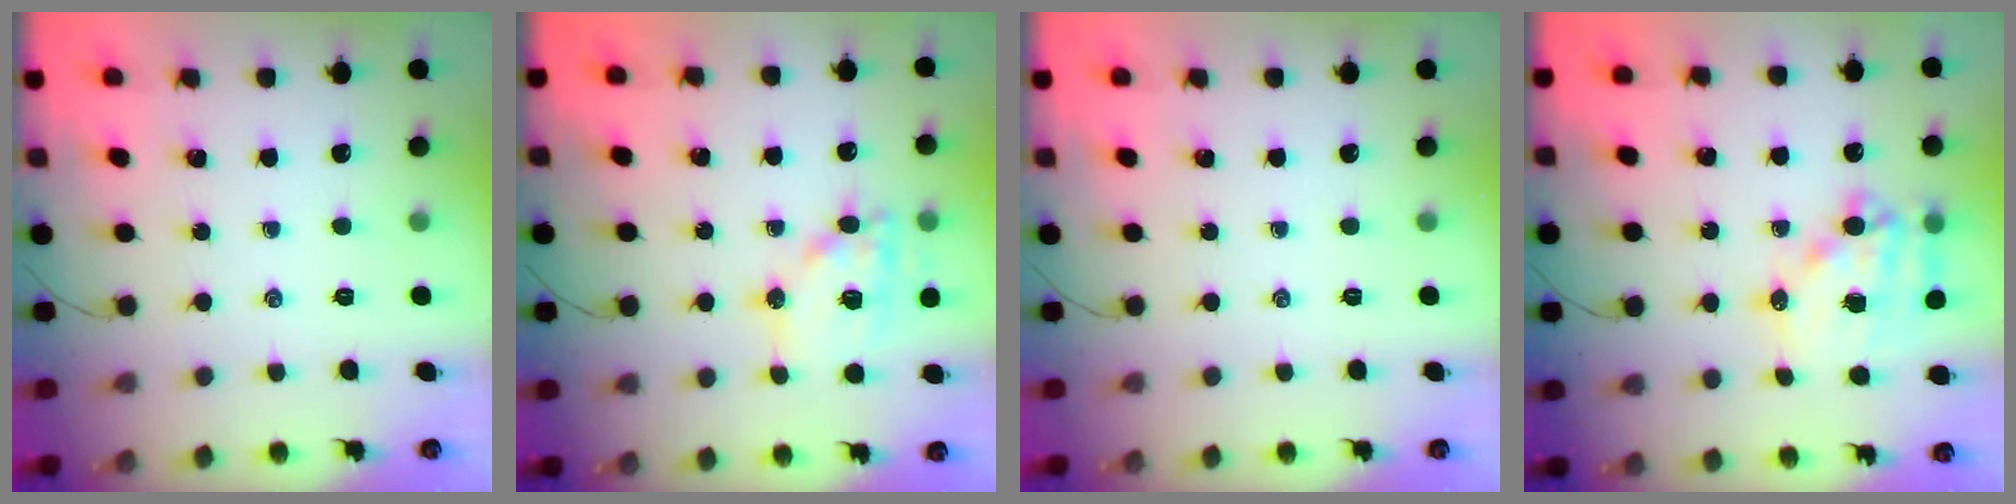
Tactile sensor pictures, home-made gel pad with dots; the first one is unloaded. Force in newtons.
{"total": 13.4, "press": 13.2, "slide": 2.2}
{"total": 0.0}
{"total": 14.2, "press": 13.8, "slide": 3.3}